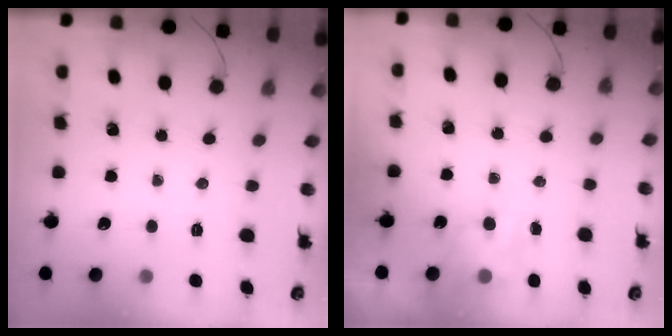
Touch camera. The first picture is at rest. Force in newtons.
{"total": 4.8, "press": 4.6, "slide": 1.2}